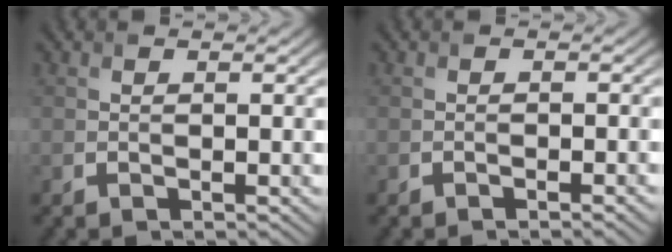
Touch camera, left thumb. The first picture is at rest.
{"total": 1.1, "force": [-0.8, 0.2, 0.7], "torque": [-0.003, 0.004, -0.015]}